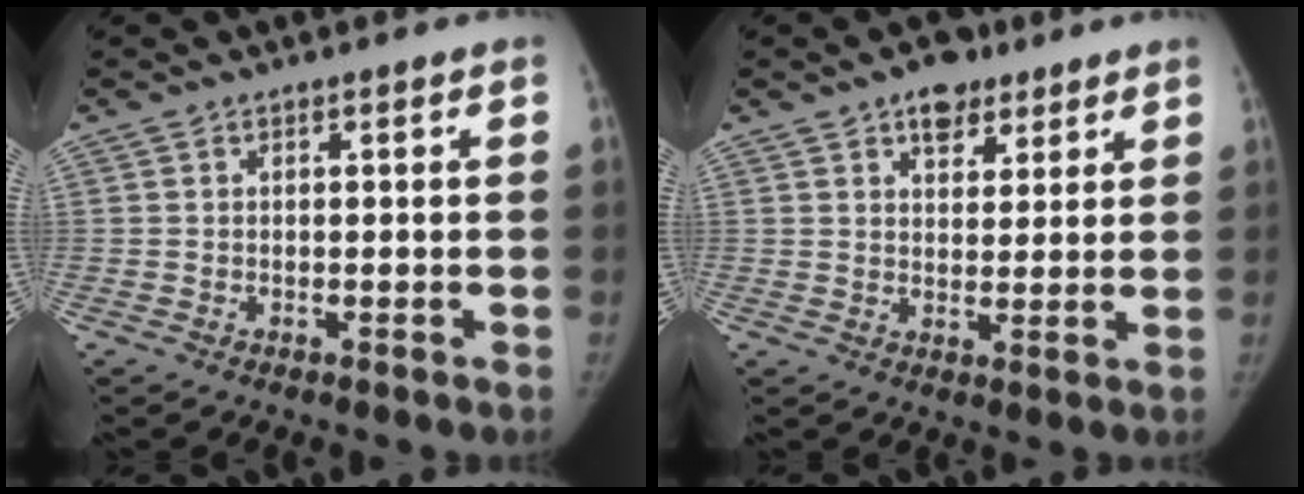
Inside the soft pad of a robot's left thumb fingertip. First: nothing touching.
{"total": 6.5, "force": [4.1, 4.0, 3.1], "torque": [-0.016, -0.018, 0.061]}